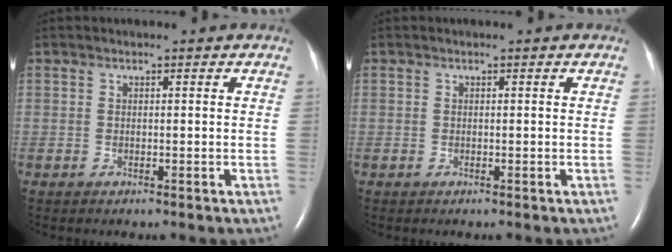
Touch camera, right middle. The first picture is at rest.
{"total": 0.0}